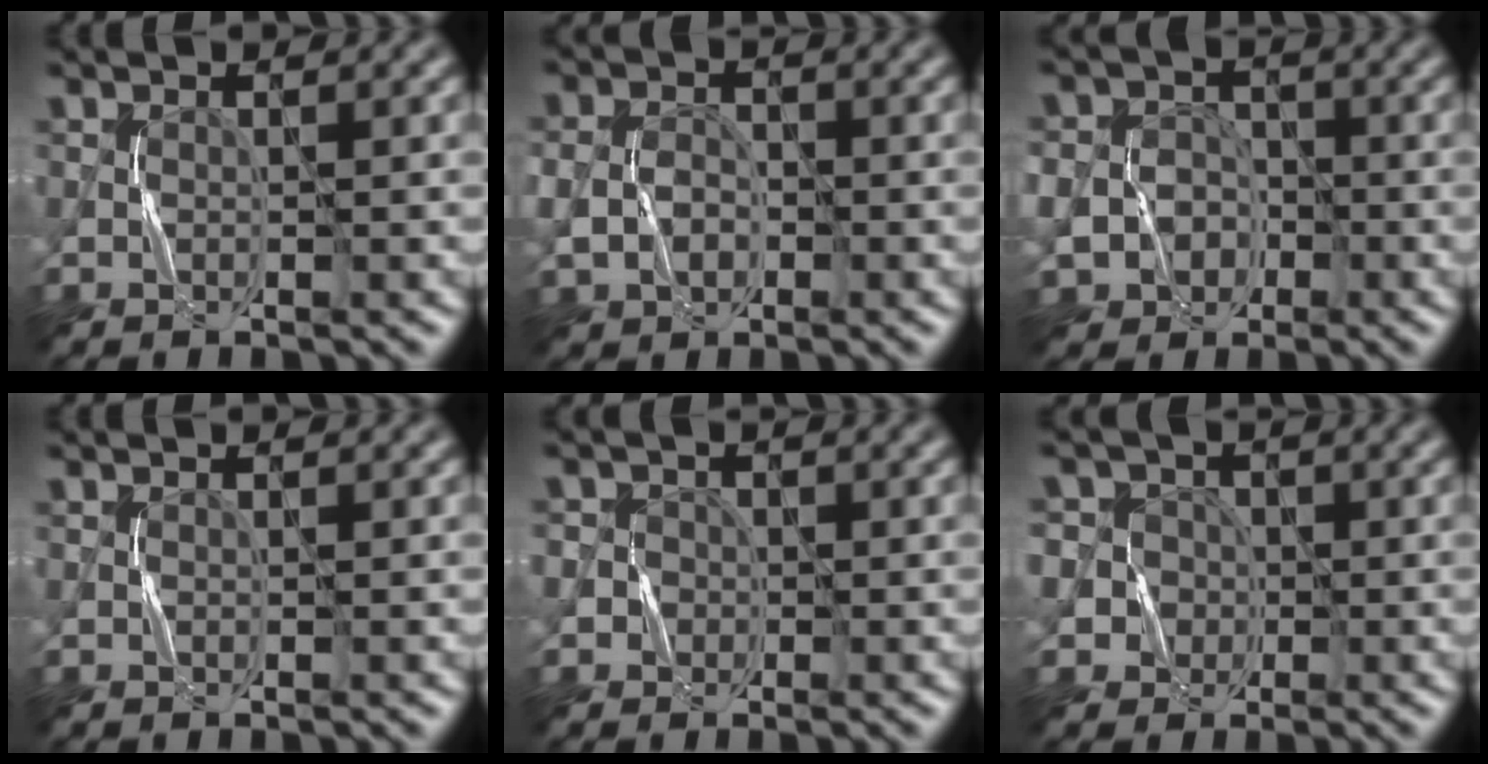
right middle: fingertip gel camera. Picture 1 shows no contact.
{"total": 2.7, "force": [-0.5, 2.2, 1.4], "torque": [-0.026, -0.002, -0.011]}
{"total": 6.9, "force": [-2.5, 6.1, 2.2], "torque": [-0.026, -0.021, -0.063]}
{"total": 0.0}
{"total": 2.3, "force": [-0.7, 2.2, 0.0], "torque": [0.017, 0.008, -0.023]}
{"total": 6.5, "force": [-1.5, 6.2, 1.1], "torque": [-0.026, 0.014, -0.058]}